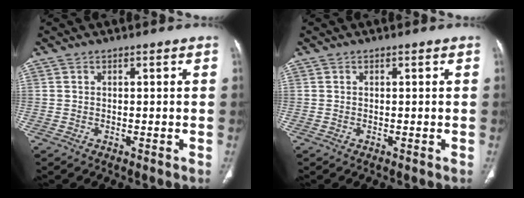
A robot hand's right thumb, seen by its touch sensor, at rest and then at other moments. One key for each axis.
{"total": 0.0}